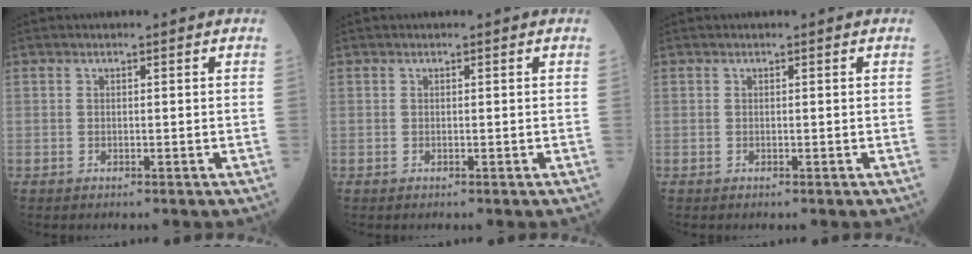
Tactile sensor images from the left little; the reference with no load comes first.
{"total": 0.0}
{"total": 0.0}